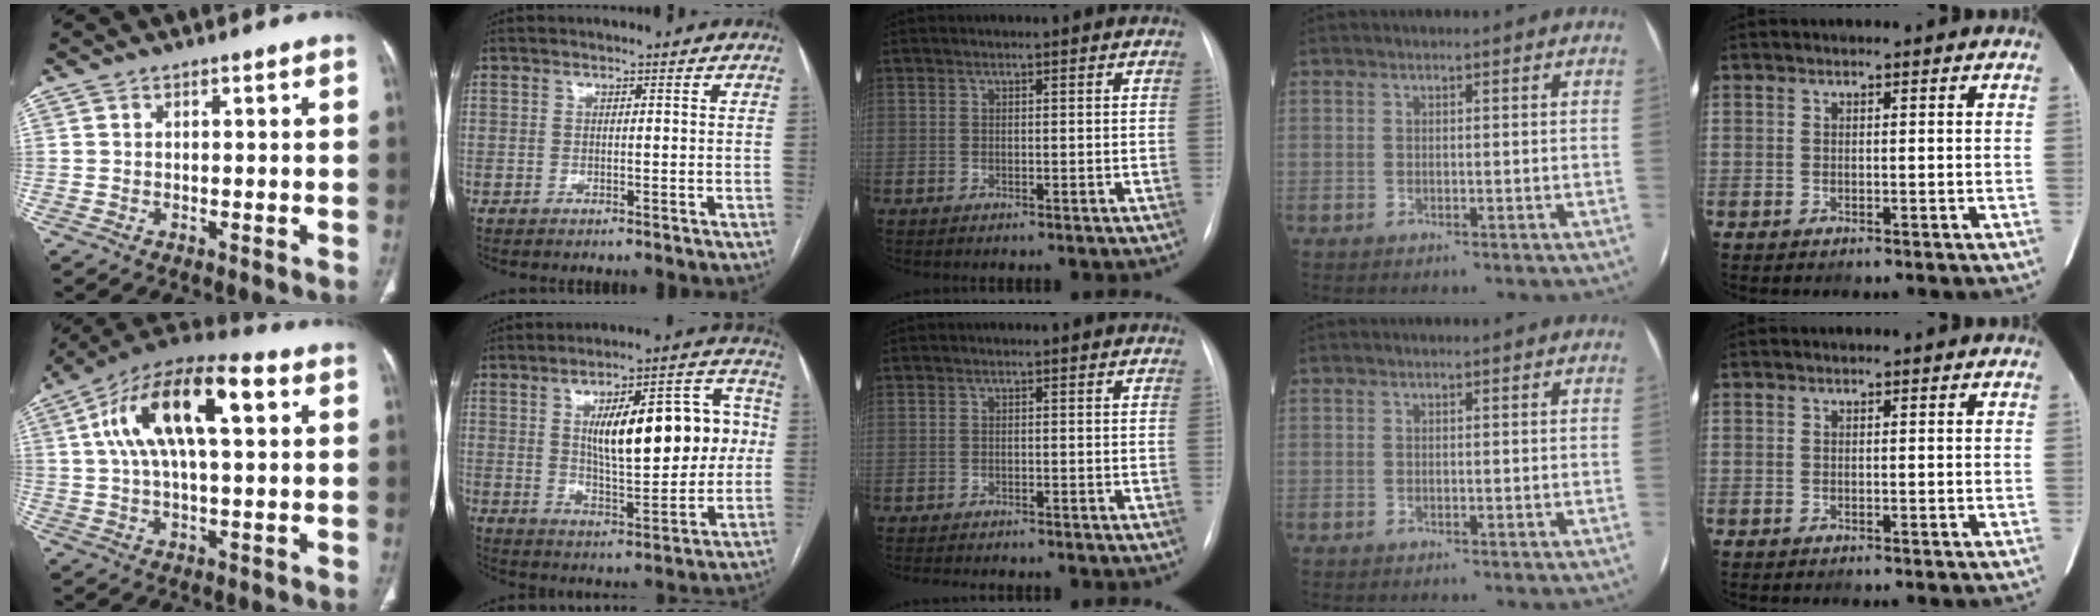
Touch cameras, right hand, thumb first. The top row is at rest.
{"thumb": {"total": 19.7, "force": [5.6, 8.2, 17.0], "torque": [-0.293, 0.025, 0.085]}, "index": {"total": 17.6, "force": [2.4, 5.2, 16.7], "torque": [-0.241, 0.033, 0.042]}, "middle": {"total": 3.9, "force": [-3.6, 0.4, 1.6], "torque": [-0.023, -0.008, -0.047]}}